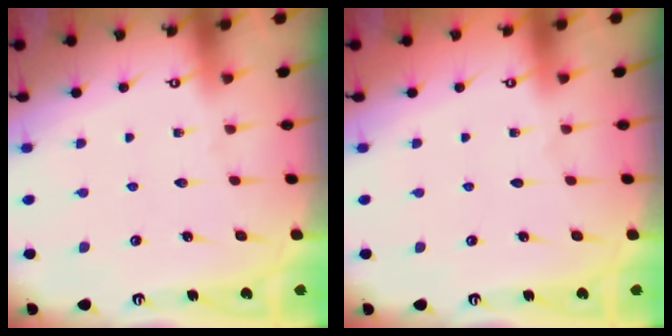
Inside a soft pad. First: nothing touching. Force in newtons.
{"total": 0.0}